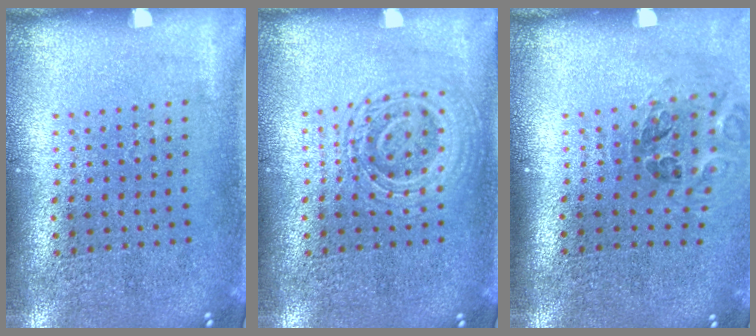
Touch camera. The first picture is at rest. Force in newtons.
{"total": 2.7, "press": 2.7, "slide": 0.5}
{"total": 1.2, "press": 1.1, "slide": 0.5}